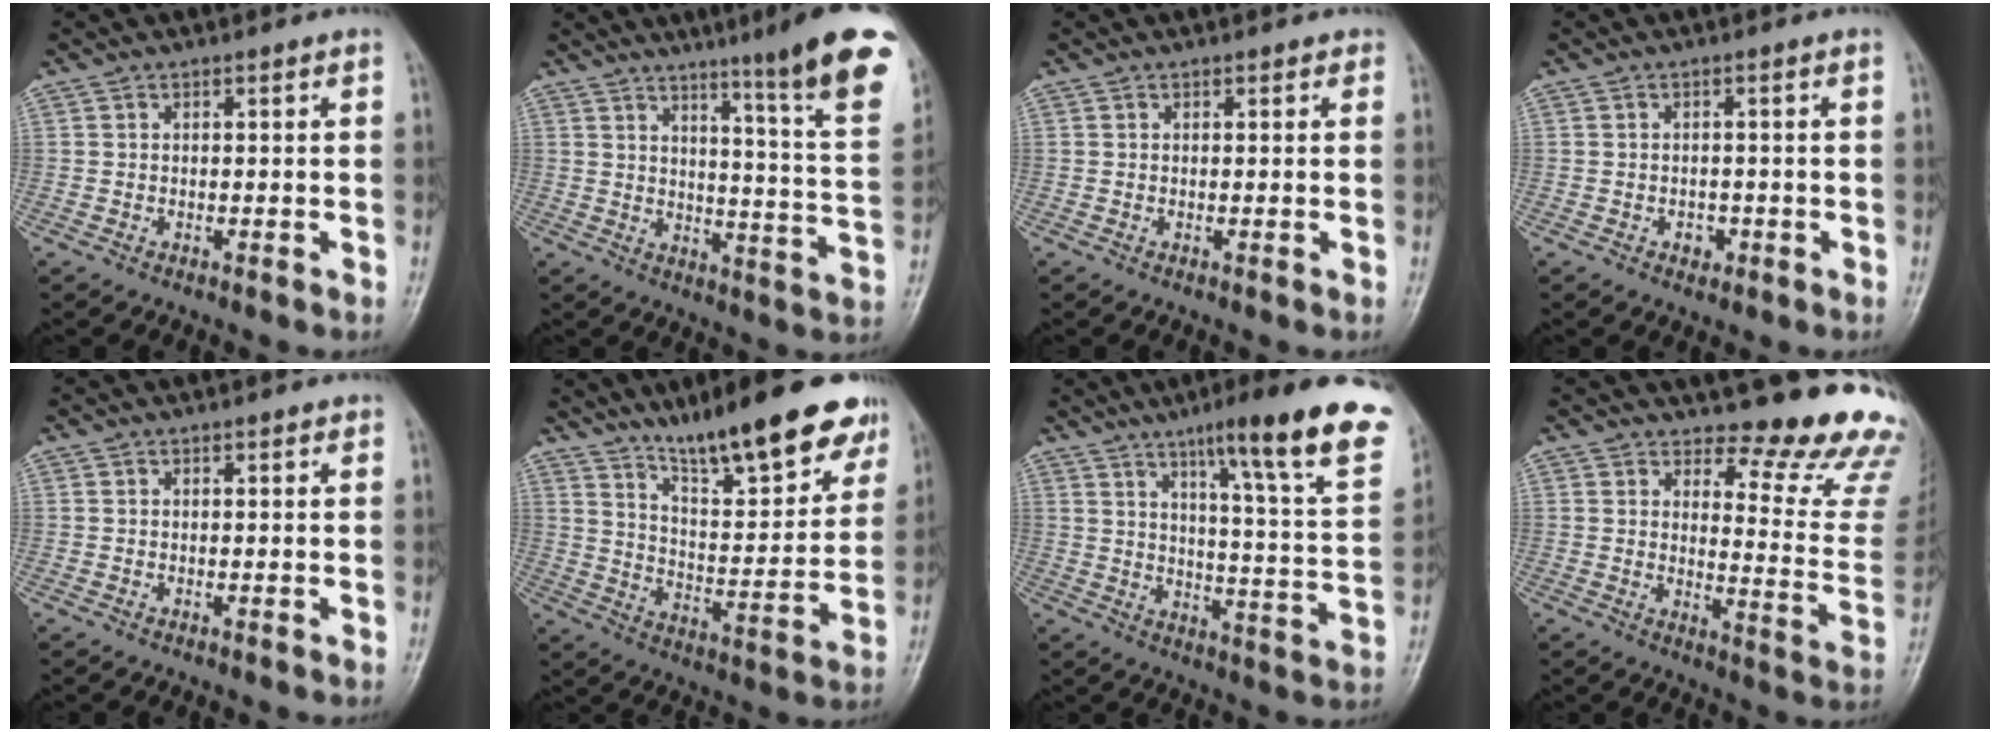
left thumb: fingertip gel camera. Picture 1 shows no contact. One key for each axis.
{"total": 19.5, "fx": 12.5, "fy": 1.0, "fz": 15.0, "tx": -0.173, "ty": -0.074, "tz": 0.159}
{"total": 0.8, "fx": 0.5, "fy": 0.6, "fz": 0.4, "tx": 0.005, "ty": 0.000, "tz": 0.000}
{"total": 2.0, "fx": -0.8, "fy": 1.5, "fz": 0.9, "tx": -0.003, "ty": 0.004, "tz": -0.008}
{"total": 0.6, "fx": 0.4, "fy": 0.4, "fz": 0.3, "tx": -0.001, "ty": -0.001, "tz": 0.001}
{"total": 20.0, "fx": 14.5, "fy": 4.8, "fz": 12.8, "tx": -0.151, "ty": -0.073, "tz": 0.231}
{"total": 22.7, "fx": 13.8, "fy": 2.8, "fz": 17.8, "tx": -0.225, "ty": -0.053, "tz": 0.188}
{"total": 16.3, "fx": 14.8, "fy": 3.8, "fz": 5.6, "tx": -0.024, "ty": -0.165, "tz": 0.163}